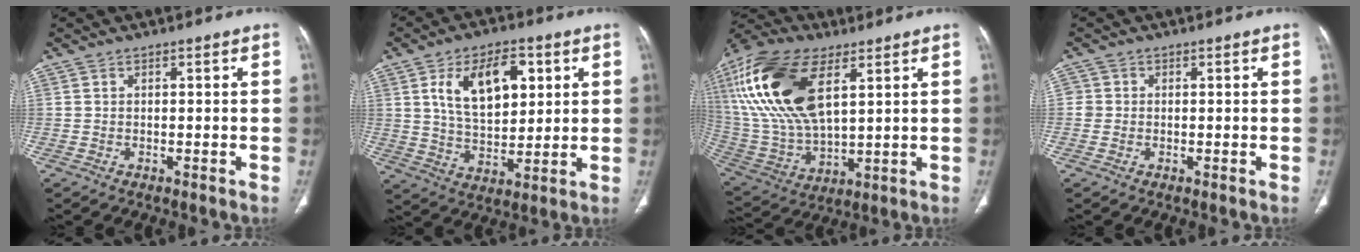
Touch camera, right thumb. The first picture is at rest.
{"total": 14.2, "force": [4.8, 7.9, 10.8], "torque": [-0.152, -0.013, 0.091]}
{"total": 24.0, "force": [8.9, 11.8, 18.9], "torque": [-0.394, -0.015, 0.170]}
{"total": 1.6, "force": [0.0, 1.6, 0.1], "torque": [0.007, 0.005, -0.002]}